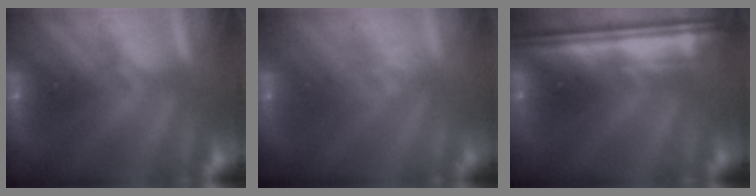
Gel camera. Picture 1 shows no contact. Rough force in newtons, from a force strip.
{"total": 3.8}
{"total": 7.8}